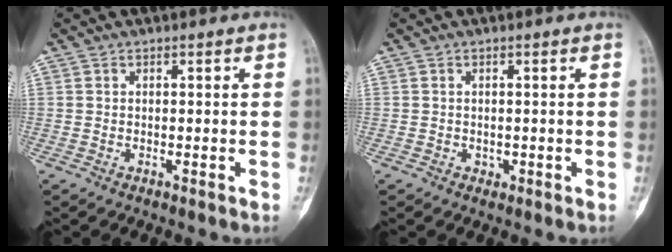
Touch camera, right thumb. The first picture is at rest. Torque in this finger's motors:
{"motor_torque": [0.15, -0.11, 0.18, 0.09, -0.06]}